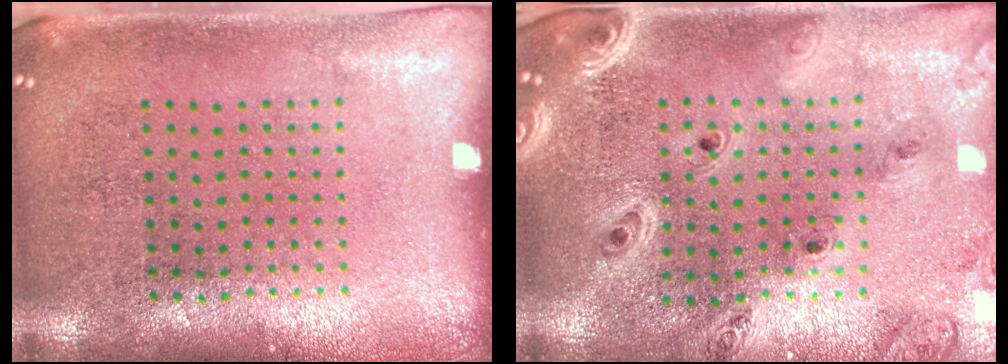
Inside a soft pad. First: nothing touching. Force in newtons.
{"total": 1.6, "press": 1.6, "slide": 0.3}